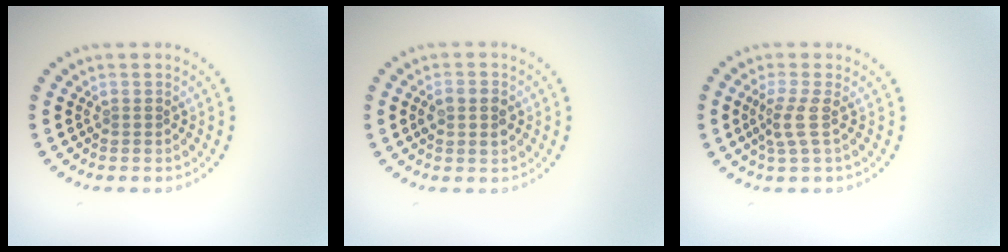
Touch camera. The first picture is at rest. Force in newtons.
{"total": 2.1, "press": 2.1, "slide": 0.1}
{"total": 2.2, "press": 1.7, "slide": 1.4}